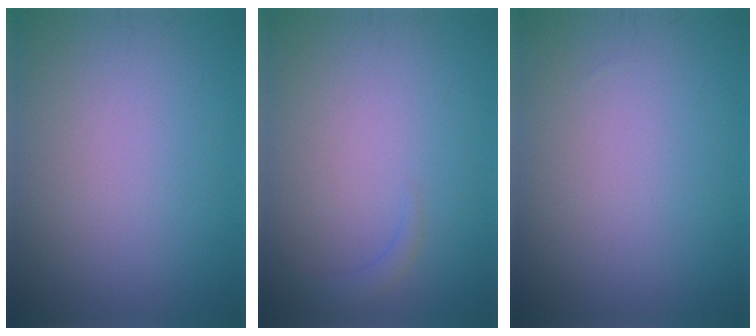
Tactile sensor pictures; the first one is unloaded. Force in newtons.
{"total": 1.0, "press": 1.0, "slide": 0.2}
{"total": 0.0}